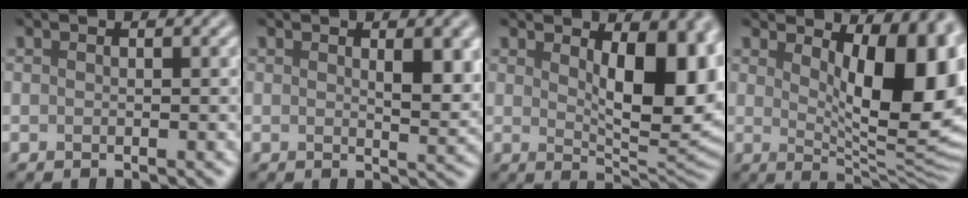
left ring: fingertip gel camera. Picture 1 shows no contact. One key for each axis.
{"total": 3.3, "fx": 1.1, "fy": 1.0, "fz": 2.9, "tx": -0.039, "ty": -0.005, "tz": 0.020}
{"total": 9.4, "fx": 2.4, "fy": 4.0, "fz": 8.1, "tx": -0.112, "ty": -0.004, "tz": 0.040}
{"total": 11.4, "fx": 3.1, "fy": 4.2, "fz": 10.2, "tx": -0.116, "ty": -0.010, "tz": 0.050}